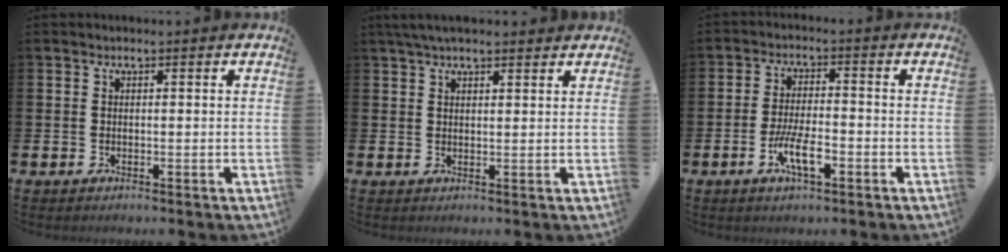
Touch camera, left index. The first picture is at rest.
{"total": 3.5, "force": [2.9, 0.9, 1.7], "torque": [-0.033, -0.001, 0.053]}
{"total": 5.5, "force": [-2.1, 1.7, 4.8], "torque": [-0.089, 0.000, -0.039]}